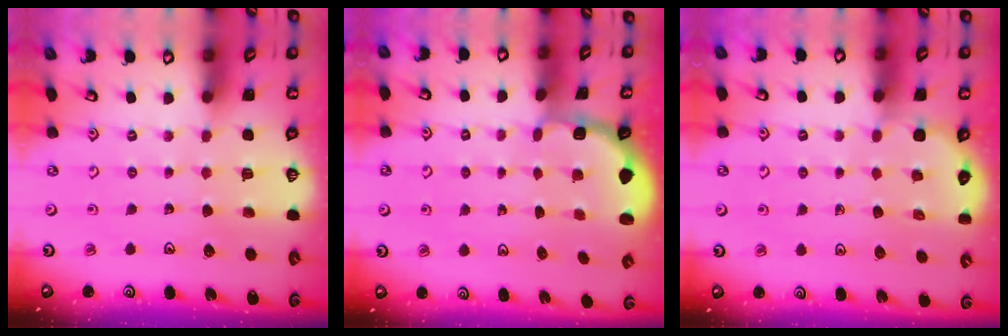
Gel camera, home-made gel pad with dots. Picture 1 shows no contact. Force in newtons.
{"total": 1.8, "press": 1.6, "slide": 0.7}
{"total": 2.7, "press": 2.7, "slide": 0.5}